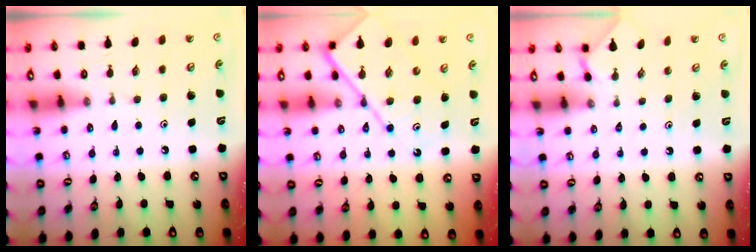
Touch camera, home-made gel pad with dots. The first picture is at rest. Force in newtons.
{"total": 10.4, "press": 10.3, "slide": 1.0}
{"total": 0.9, "press": 0.9, "slide": 0.3}